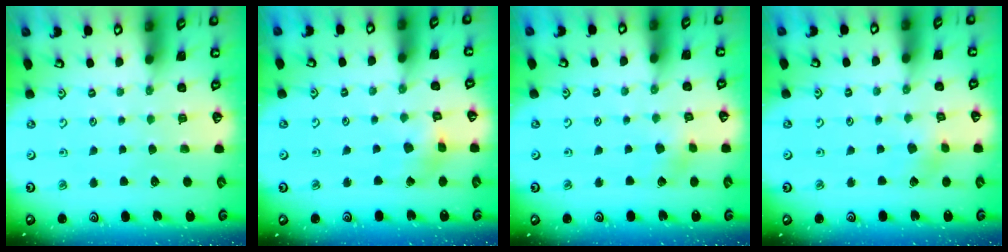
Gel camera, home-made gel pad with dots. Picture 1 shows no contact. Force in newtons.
{"total": 3.6, "press": 3.6, "slide": 0.5}
{"total": 3.1, "press": 3.1, "slide": 0.6}
{"total": 2.7, "press": 2.6, "slide": 0.7}